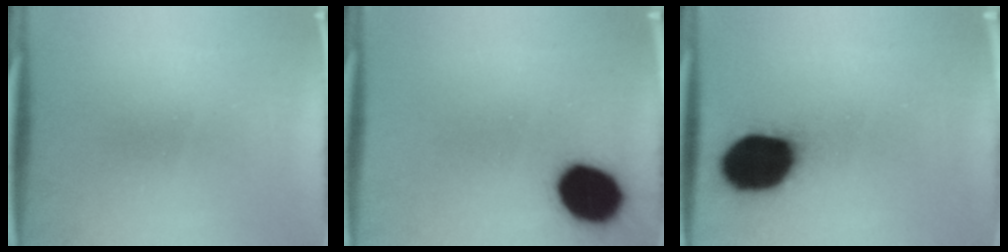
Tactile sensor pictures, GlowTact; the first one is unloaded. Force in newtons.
{"total": 15.8}
{"total": 19.7}